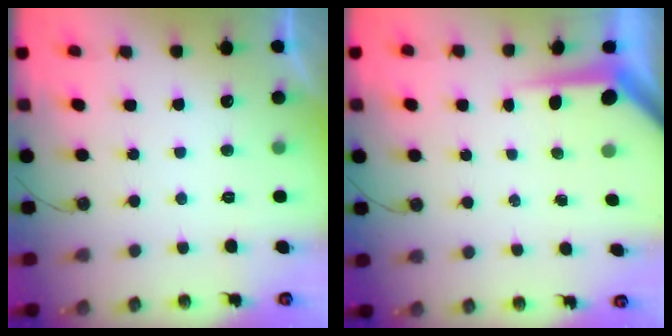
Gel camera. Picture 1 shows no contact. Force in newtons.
{"total": 5.2, "press": 5.2, "slide": 0.4}